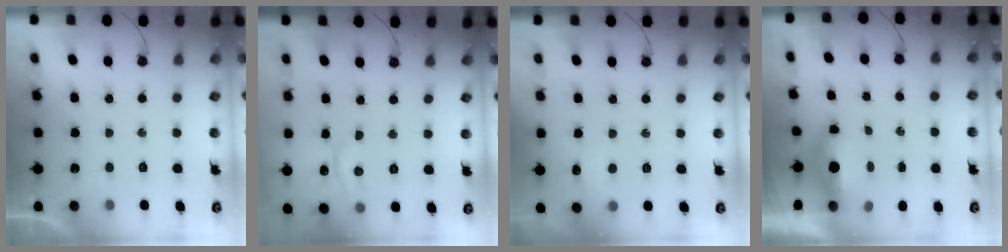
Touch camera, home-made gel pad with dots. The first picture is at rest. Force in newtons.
{"total": 3.5, "press": 3.4, "slide": 0.5}
{"total": 6.4, "press": 6.3, "slide": 0.9}
{"total": 13.2, "press": 7.1, "slide": 11.1}